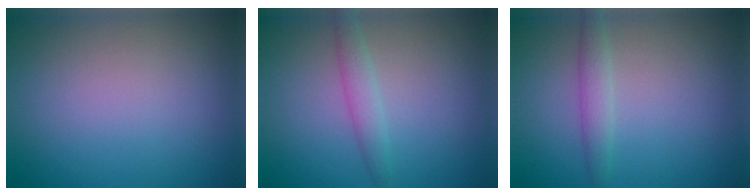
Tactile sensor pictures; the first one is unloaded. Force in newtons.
{"total": 1.8, "press": 1.8, "slide": 0.1}
{"total": 1.7, "press": 1.7, "slide": 0.0}